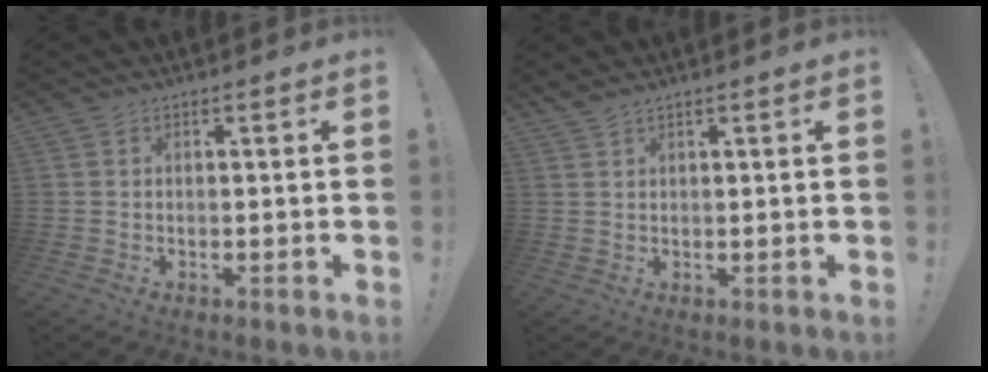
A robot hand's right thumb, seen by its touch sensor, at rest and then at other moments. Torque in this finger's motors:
{"motor_torque": [0.30, 0.31, 0.60, 0.48, 0.00]}